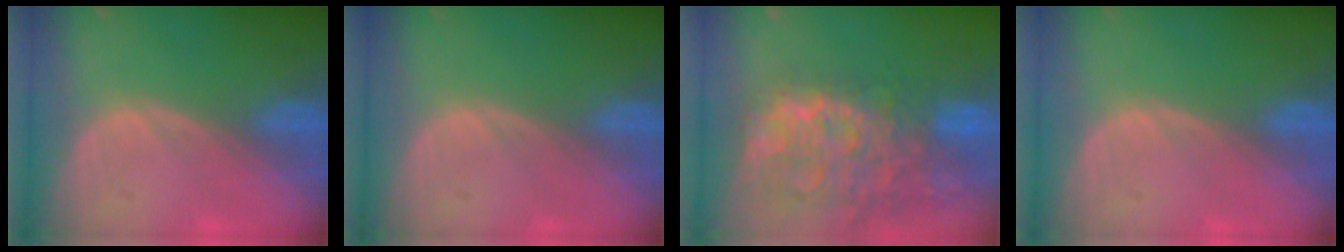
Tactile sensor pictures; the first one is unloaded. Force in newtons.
{"total": 0.0}
{"total": 14.7, "press": 11.9, "slide": 8.5}
{"total": 0.0}